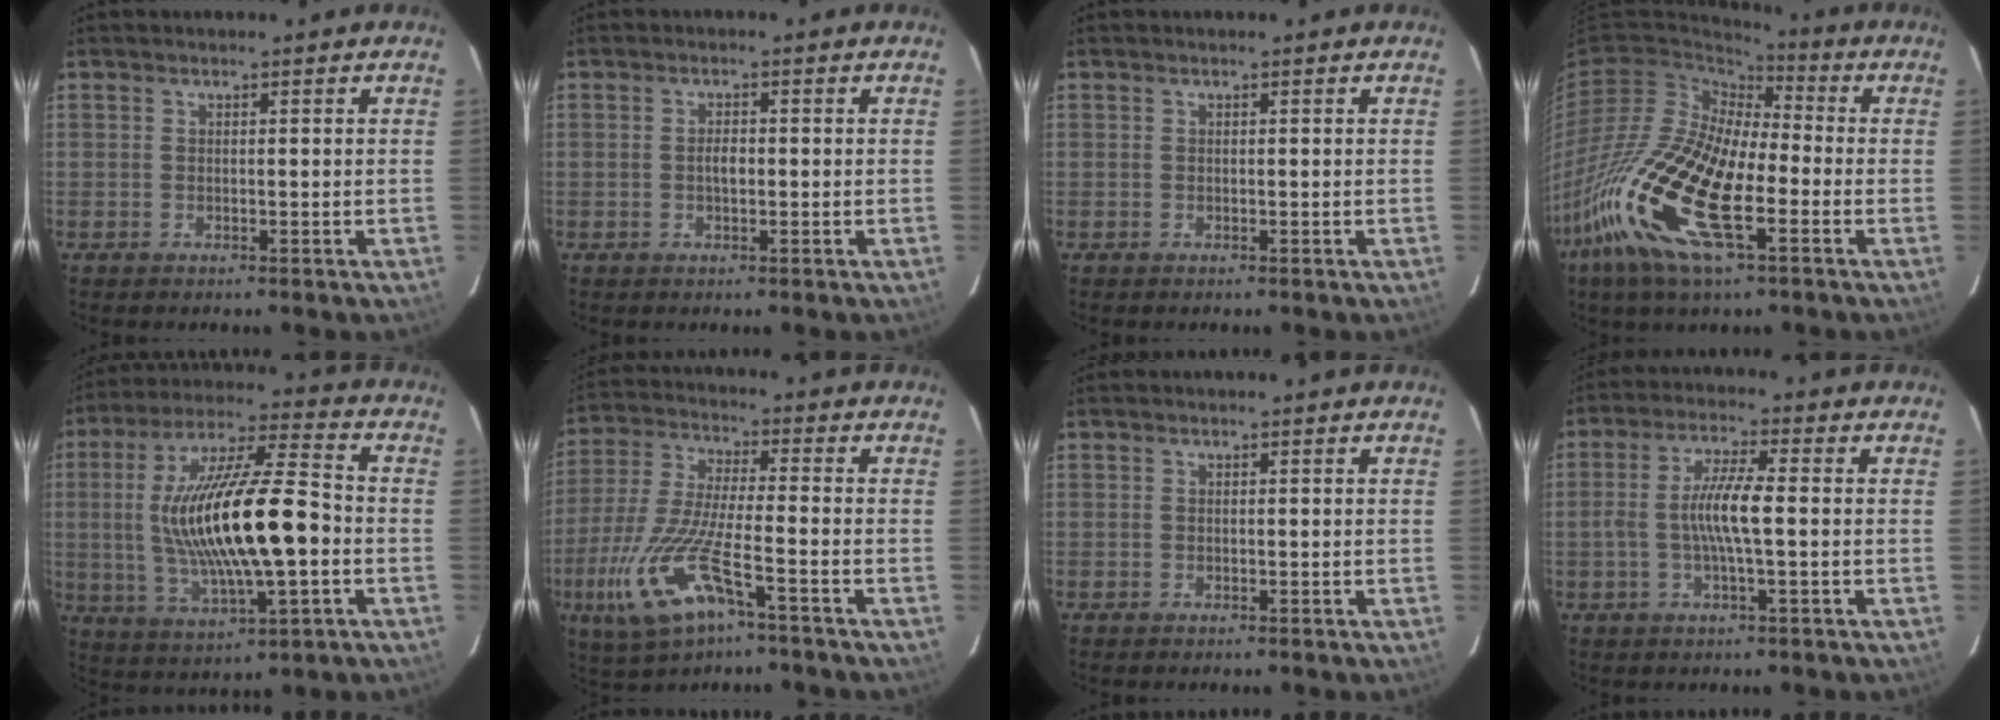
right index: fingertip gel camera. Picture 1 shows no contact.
{"total": 1.8, "force": [-0.3, 0.9, 1.5], "torque": [-0.028, 0.004, -0.006]}
{"total": 0.0}
{"total": 22.6, "force": [-9.1, 8.6, 18.8], "torque": [-0.395, -0.032, -0.189]}
{"total": 21.1, "force": [-1.5, 5.1, 20.4], "torque": [-0.378, 0.001, -0.020]}
{"total": 15.8, "force": [-7.6, 4.2, 13.3], "torque": [-0.294, -0.029, -0.146]}
{"total": 0.0}
{"total": 7.4, "force": [-0.7, 0.7, 7.3], "torque": [-0.142, 0.003, -0.016]}